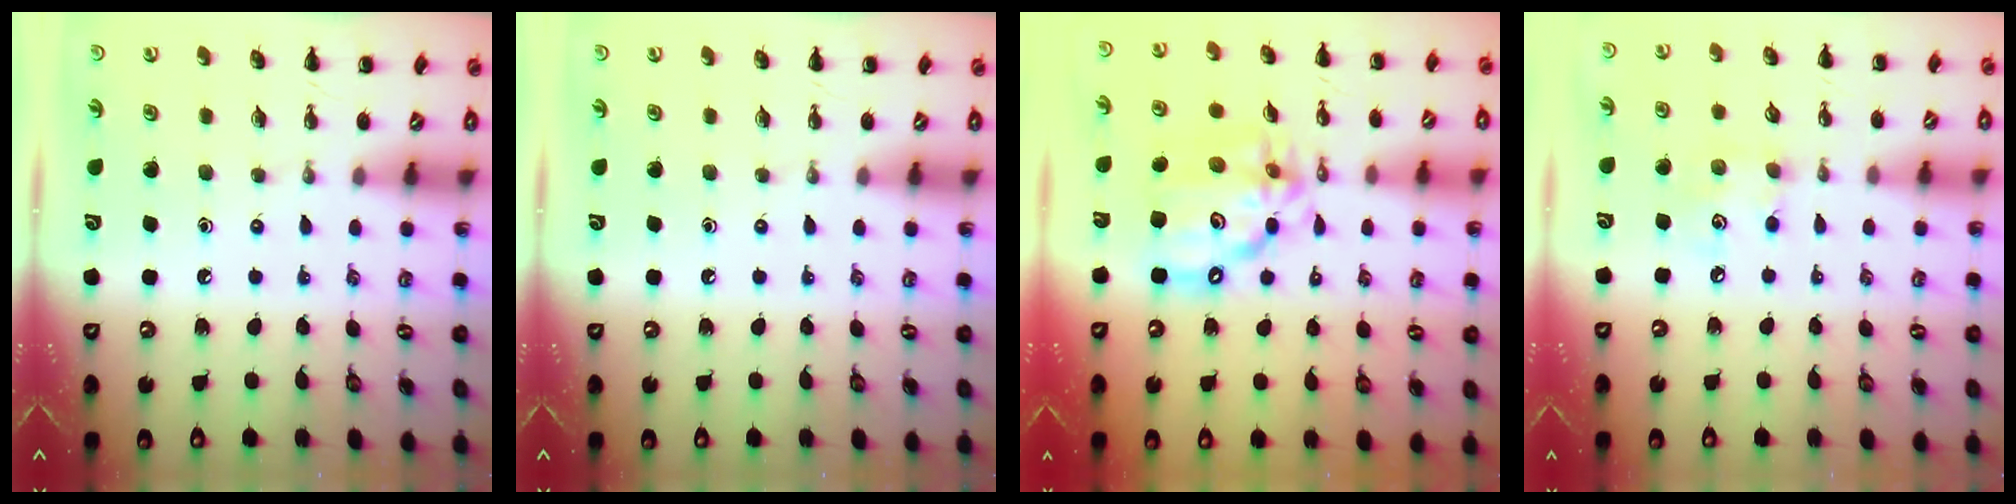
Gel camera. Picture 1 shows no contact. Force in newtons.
{"total": 0.0}
{"total": 14.3, "press": 13.8, "slide": 3.9}
{"total": 4.2, "press": 4.1, "slide": 0.5}